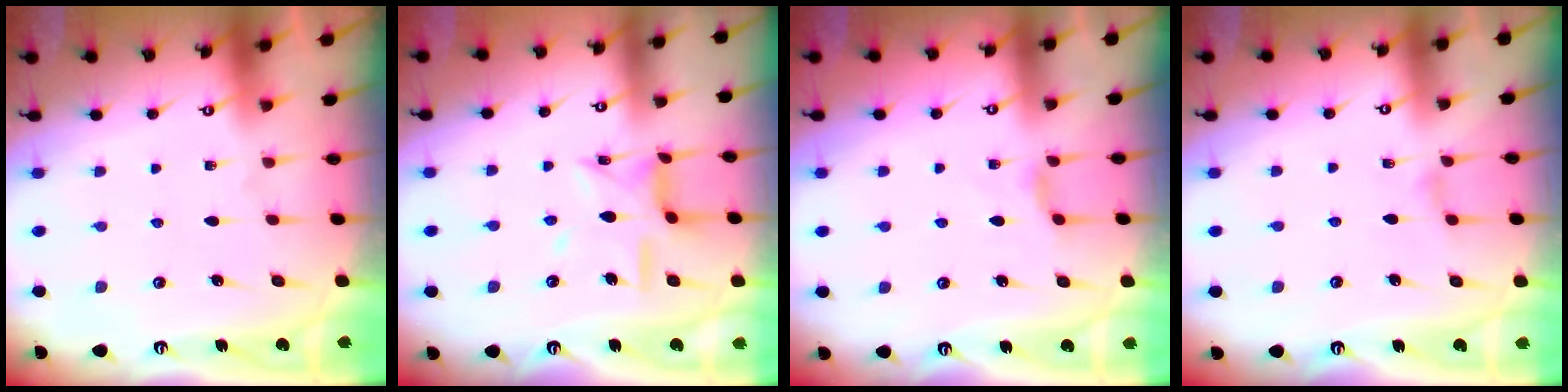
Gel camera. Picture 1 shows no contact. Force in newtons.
{"total": 11.0, "press": 10.9, "slide": 0.8}
{"total": 2.7, "press": 2.7, "slide": 0.3}
{"total": 3.2, "press": 3.1, "slide": 0.5}